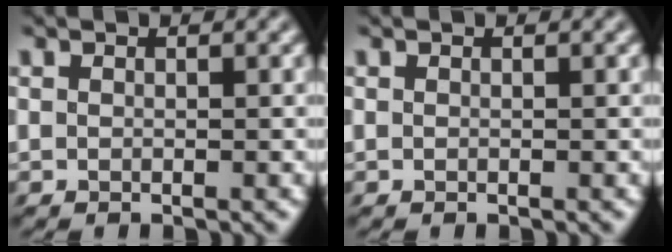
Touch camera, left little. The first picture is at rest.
{"total": 0.0}